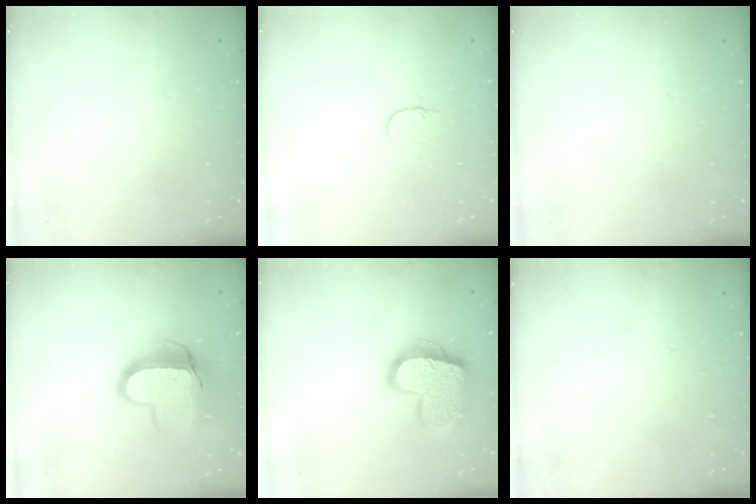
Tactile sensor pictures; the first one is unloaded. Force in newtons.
{"total": 3.8, "press": 3.8, "slide": 0.4}
{"total": 0.0}
{"total": 12.7, "press": 12.7, "slide": 1.1}
{"total": 18.3, "press": 18.2, "slide": 1.4}
{"total": 0.0}